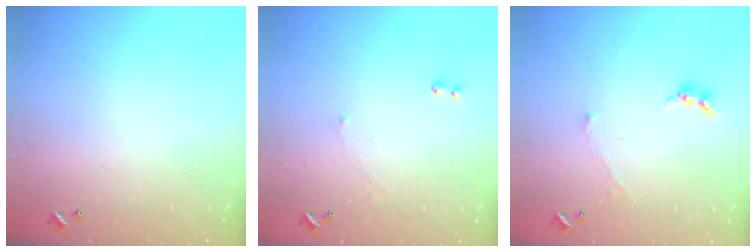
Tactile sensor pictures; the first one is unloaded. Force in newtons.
{"total": 1.0, "press": 0.7, "slide": 0.6}
{"total": 1.3, "press": 1.2, "slide": 0.5}